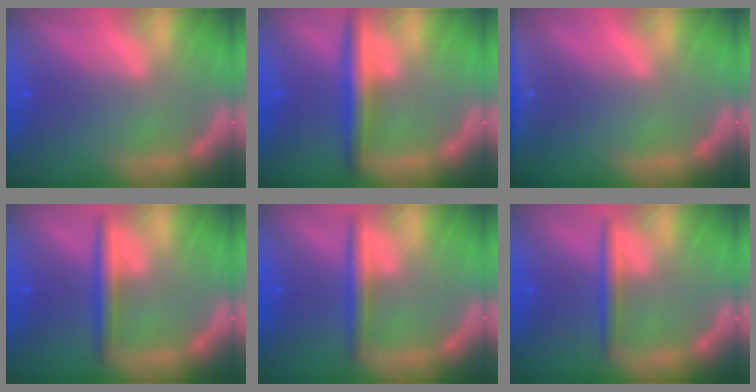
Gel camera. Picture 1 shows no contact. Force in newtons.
{"total": 4.5}
{"total": 5.0}
{"total": 3.0}
{"total": 3.0}
{"total": 2.5}